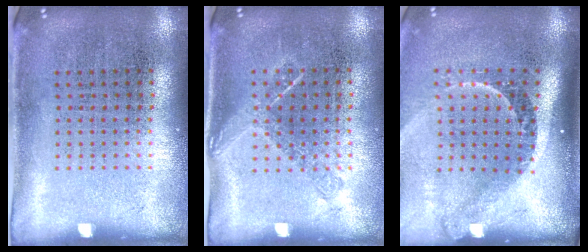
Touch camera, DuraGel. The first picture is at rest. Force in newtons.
{"total": 1.2, "press": 1.0, "slide": 0.6}
{"total": 2.3, "press": 1.5, "slide": 1.7}